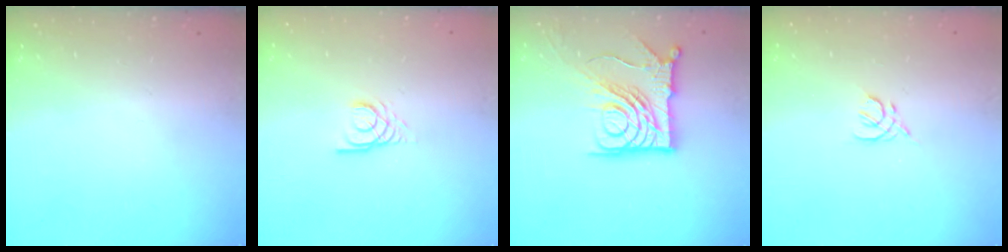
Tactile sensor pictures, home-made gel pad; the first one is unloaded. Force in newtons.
{"total": 2.9, "press": 2.9, "slide": 0.1}
{"total": 15.4, "press": 15.3, "slide": 1.7}
{"total": 2.0, "press": 1.9, "slide": 0.6}